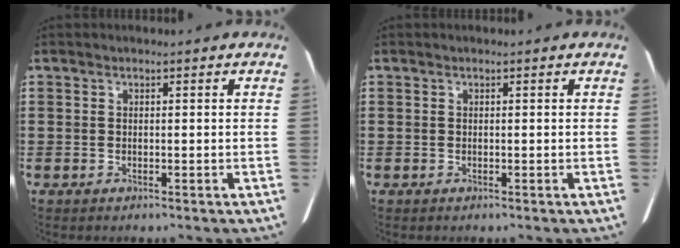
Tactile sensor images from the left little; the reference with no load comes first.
{"total": 0.0}